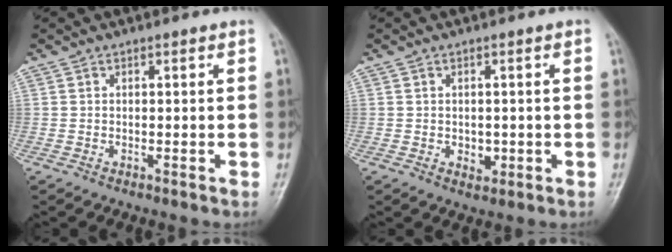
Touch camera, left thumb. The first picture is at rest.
{"total": 2.4, "force": [-0.3, 1.8, 1.5], "torque": [-0.011, -0.001, 0.001]}